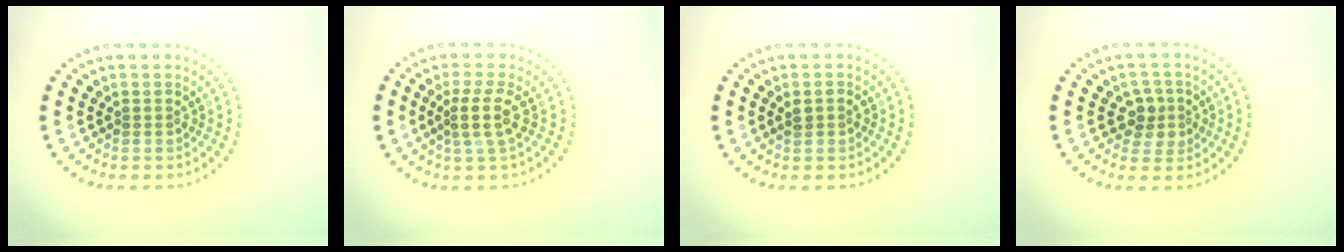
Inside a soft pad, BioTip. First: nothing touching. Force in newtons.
{"total": 2.6, "press": 2.0, "slide": 1.7}
{"total": 1.2, "press": 1.2, "slide": 0.1}
{"total": 2.6, "press": 2.4, "slide": 1.1}